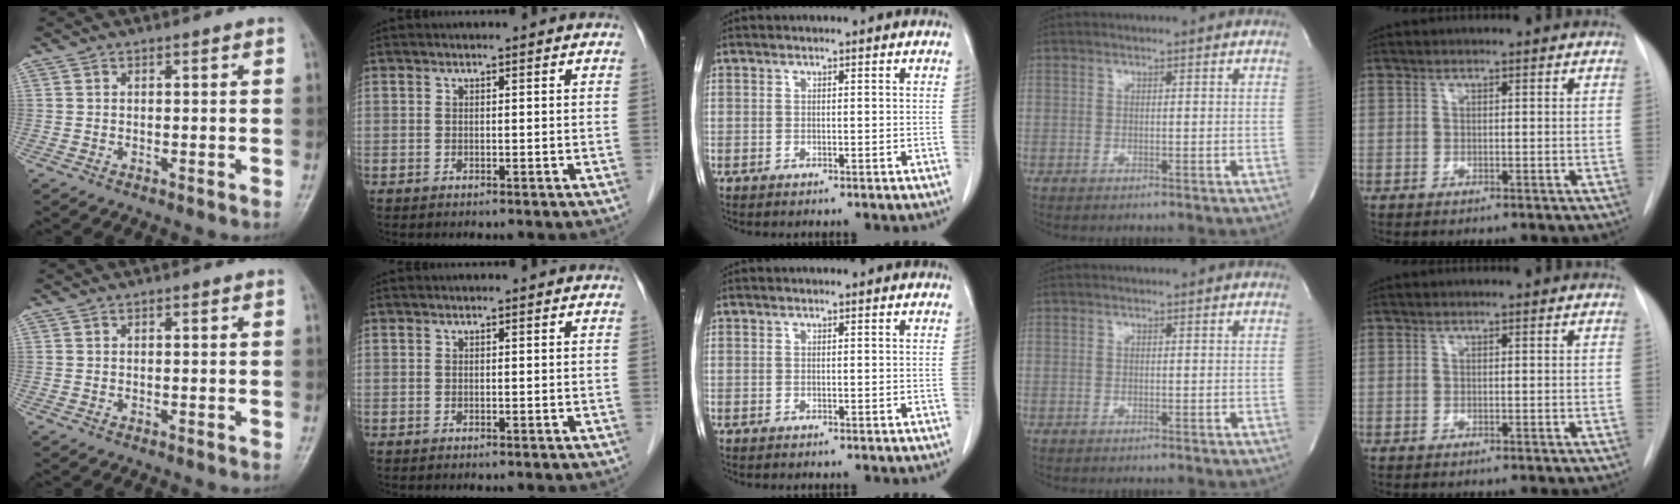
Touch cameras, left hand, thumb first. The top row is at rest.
{}